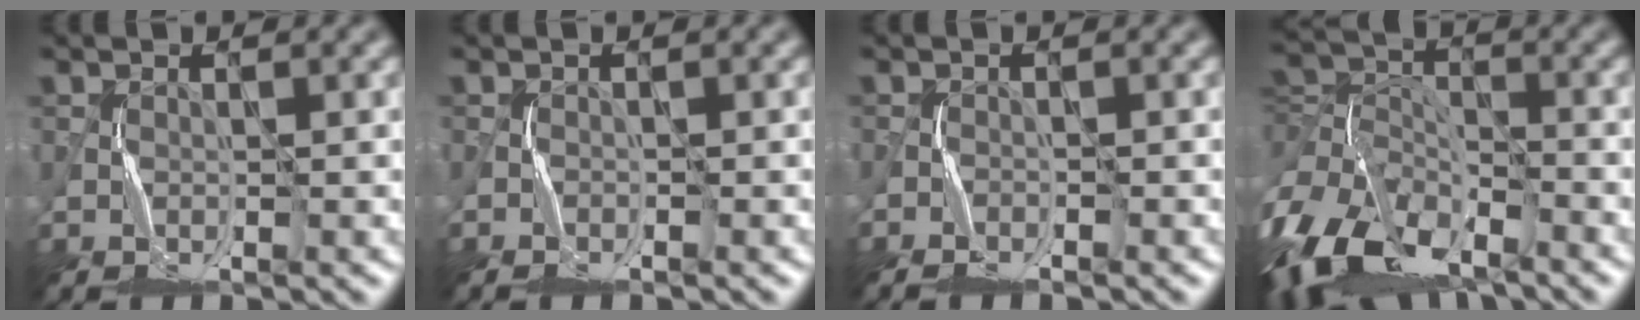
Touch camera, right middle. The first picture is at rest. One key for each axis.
{"total": 0.6, "fx": -0.6, "fy": -0.1, "fz": -0.1, "tx": 0.001, "ty": -0.001, "tz": -0.013}
{"total": 1.5, "fx": -1.5, "fy": 0.0, "fz": 0.4, "tx": -0.014, "ty": -0.002, "tz": -0.031}
{"total": 10.1, "fx": -5.4, "fy": 6.3, "fz": 5.7, "tx": -0.118, "ty": 0.001, "tz": -0.118}